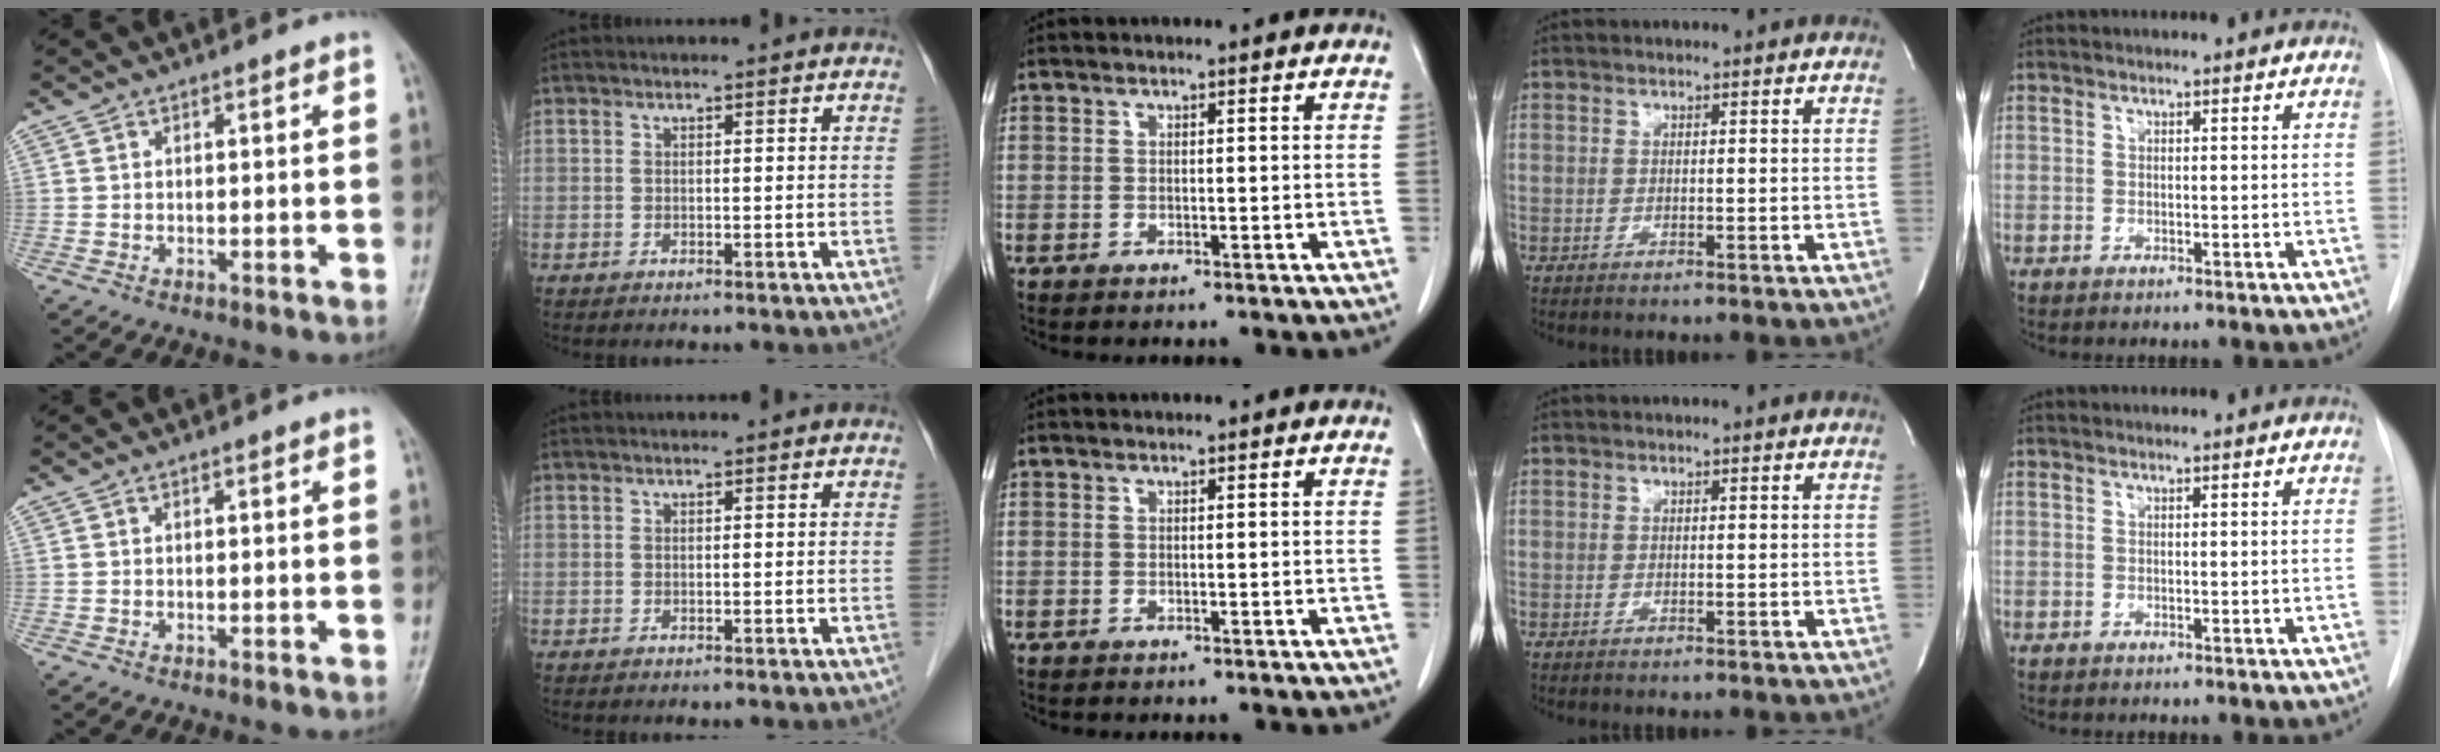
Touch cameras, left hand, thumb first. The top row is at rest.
{}